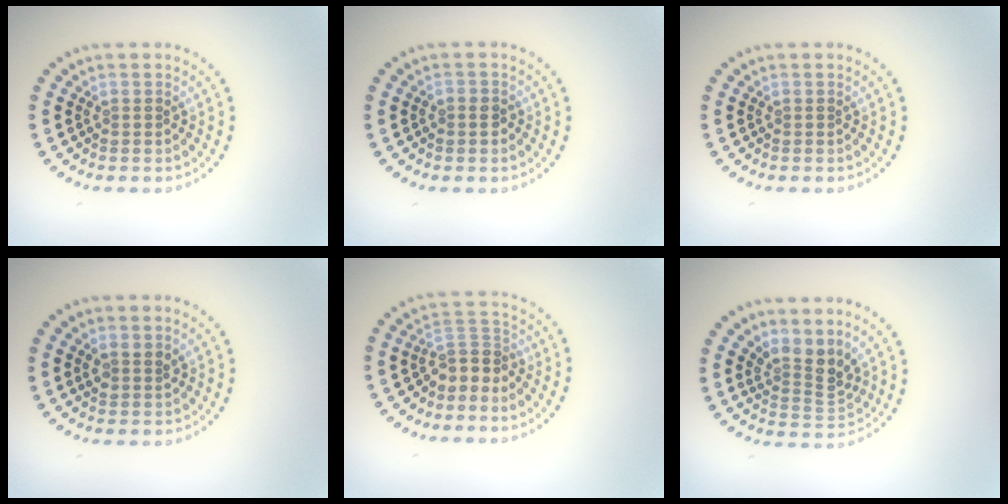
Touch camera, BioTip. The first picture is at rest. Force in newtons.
{"total": 0.8, "press": 0.7, "slide": 0.4}
{"total": 0.0}
{"total": 1.3, "press": 1.2, "slide": 0.6}
{"total": 2.4, "press": 1.8, "slide": 1.6}
{"total": 3.1, "press": 2.2, "slide": 2.2}